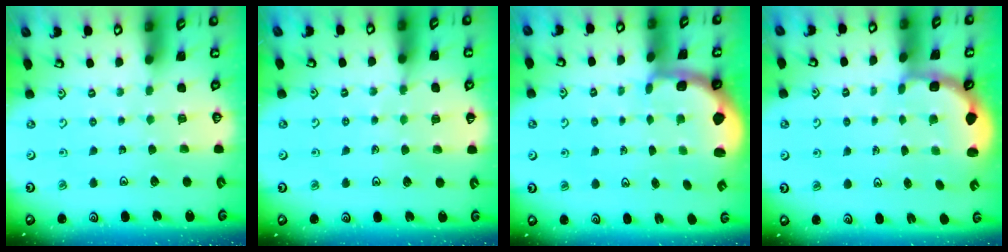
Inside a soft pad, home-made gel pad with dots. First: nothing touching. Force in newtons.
{"total": 5.2, "press": 5.2, "slide": 0.9}
{"total": 1.0, "press": 0.9, "slide": 0.2}
{"total": 3.0, "press": 2.0, "slide": 2.2}